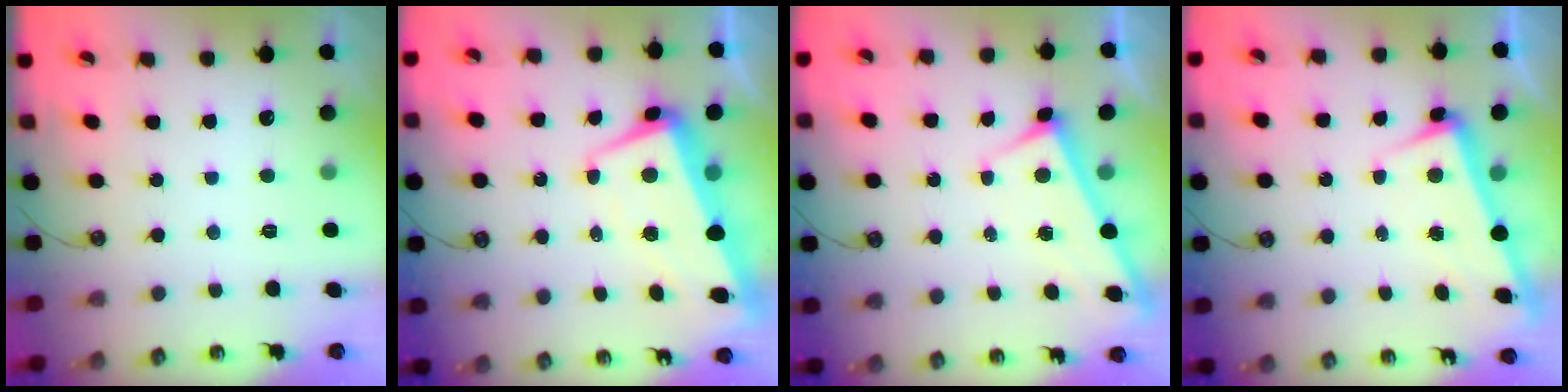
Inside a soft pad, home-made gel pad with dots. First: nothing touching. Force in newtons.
{"total": 2.8, "press": 2.3, "slide": 1.6}
{"total": 3.2, "press": 3.2, "slide": 0.2}
{"total": 3.2, "press": 3.0, "slide": 1.2}